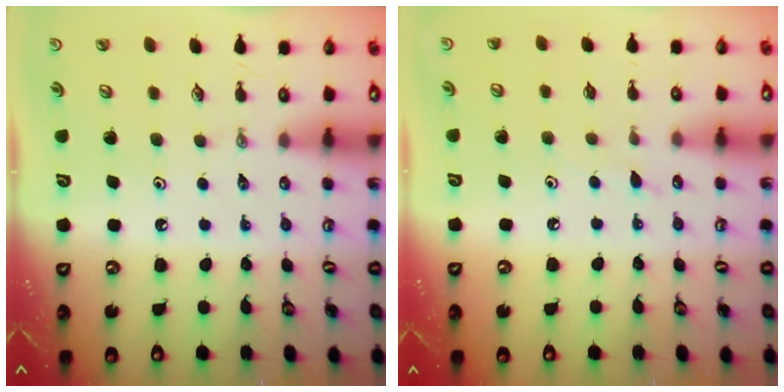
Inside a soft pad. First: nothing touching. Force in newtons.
{"total": 3.9, "press": 3.9, "slide": 0.4}